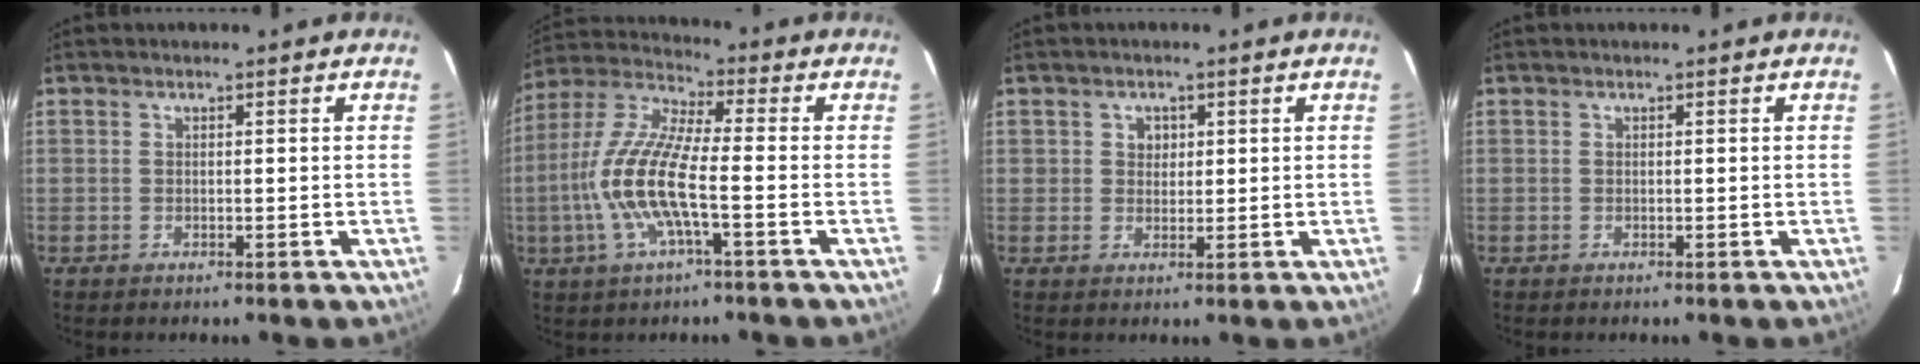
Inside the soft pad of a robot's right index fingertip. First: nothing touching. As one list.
[{"total": 13.2, "force": [-3.3, 2.5, 12.6], "torque": [-0.269, 0.000, -0.070]}, {"total": 2.4, "force": [0.7, 2.2, 0.5], "torque": [-0.001, 0.010, 0.013]}, {"total": 0.0}]